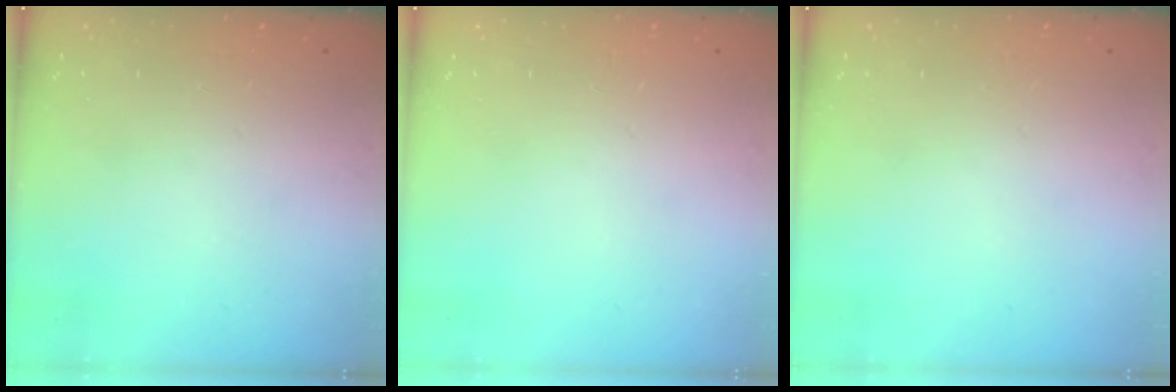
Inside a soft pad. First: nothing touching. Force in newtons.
{"total": 0.0}
{"total": 0.0}